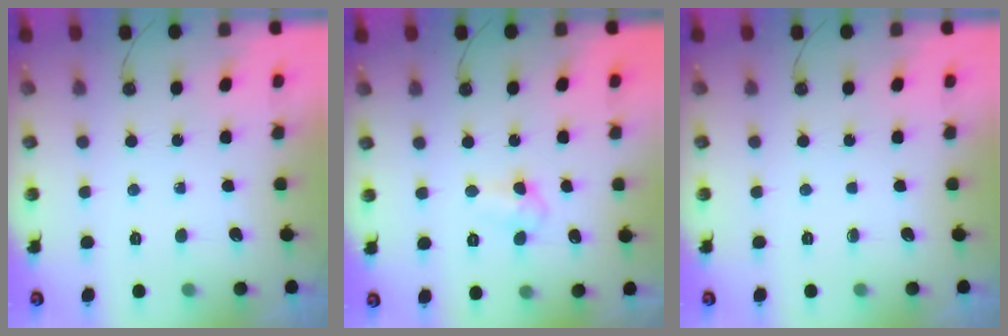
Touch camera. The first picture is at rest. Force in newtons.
{"total": 3.6, "press": 3.5, "slide": 1.0}
{"total": 0.0}